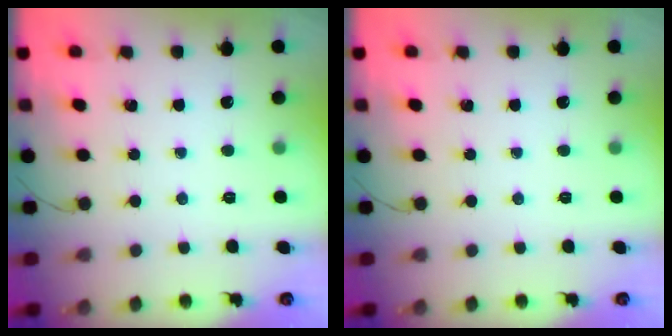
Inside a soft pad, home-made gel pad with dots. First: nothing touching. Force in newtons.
{"total": 0.0}